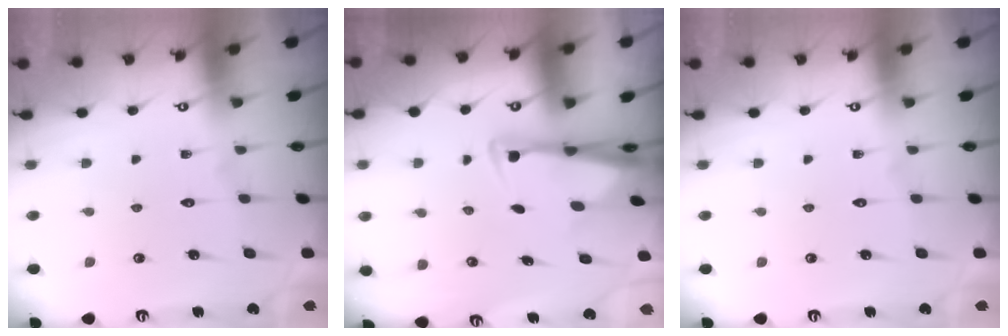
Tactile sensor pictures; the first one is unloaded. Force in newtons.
{"total": 3.0, "press": 2.9, "slide": 1.0}
{"total": 0.0}